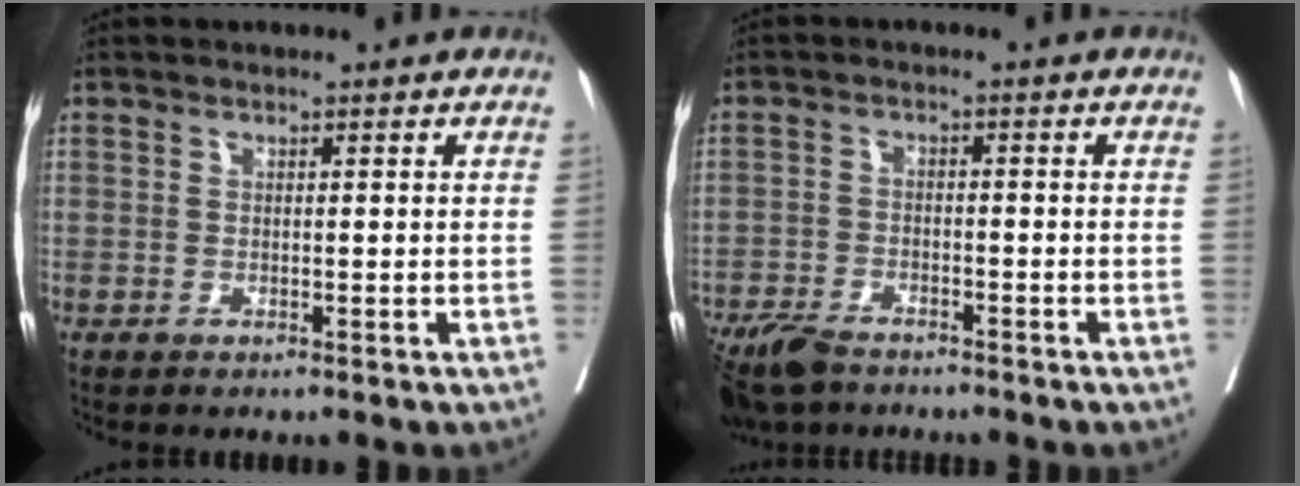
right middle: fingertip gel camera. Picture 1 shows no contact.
{"total": 8.4, "force": [-7.0, 2.7, 3.8], "torque": [-0.066, -0.016, -0.122]}